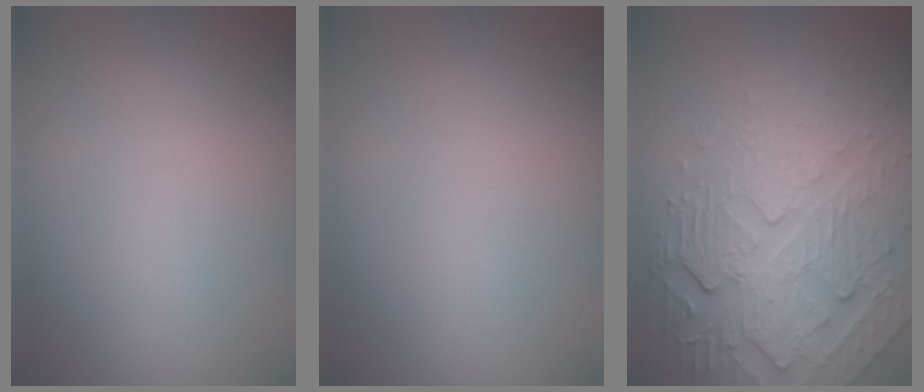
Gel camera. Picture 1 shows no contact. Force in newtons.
{"total": 0.0}
{"total": 7.6, "press": 5.4, "slide": 5.3}